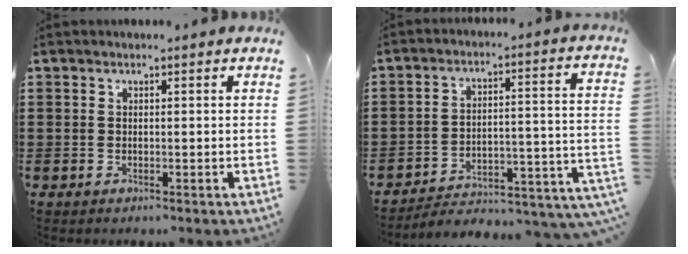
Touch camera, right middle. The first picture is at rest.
{"total": 2.9, "force": [-2.5, 0.7, 1.2], "torque": [-0.030, -0.020, -0.059]}